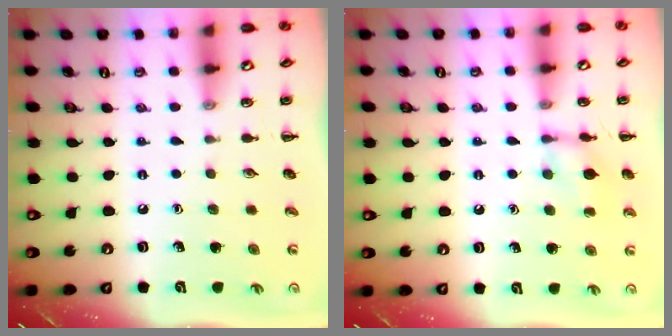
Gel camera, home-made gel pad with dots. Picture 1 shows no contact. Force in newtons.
{"total": 9.2, "press": 9.2, "slide": 1.0}